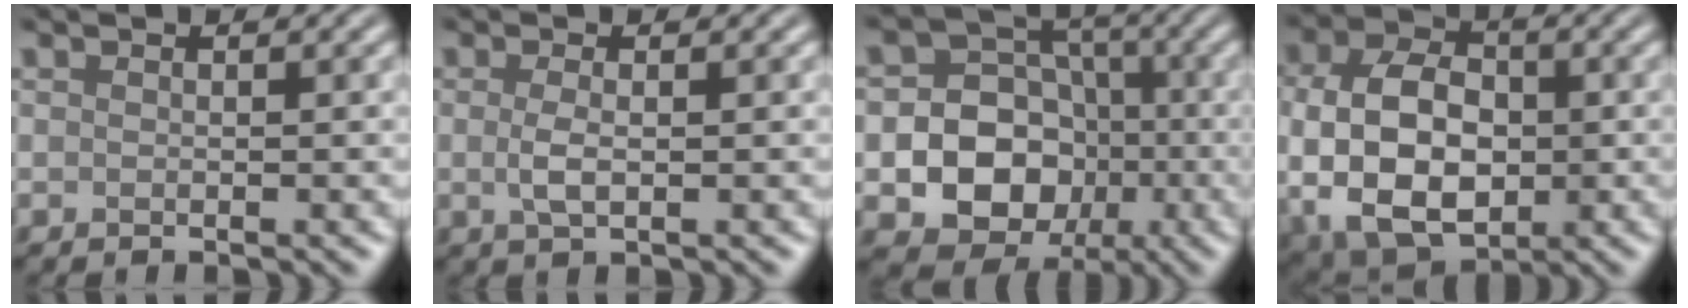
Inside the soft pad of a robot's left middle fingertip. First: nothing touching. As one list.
[{"total": 1.8, "force": [0.0, 0.6, 1.7], "torque": [-0.038, -0.001, -0.002]}, {"total": 11.3, "force": [-2.5, 10.1, 4.5], "torque": [-0.069, -0.002, -0.067]}, {"total": 10.5, "force": [-1.1, 7.0, 7.7], "torque": [-0.155, -0.009, -0.023]}]